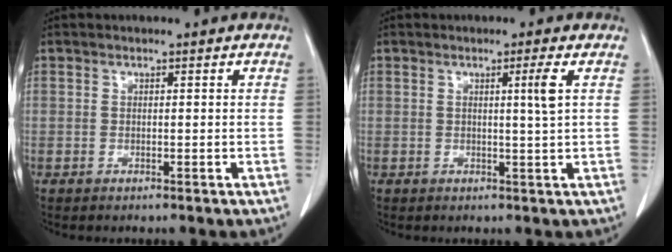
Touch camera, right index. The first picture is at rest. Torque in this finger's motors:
{"motor_torque": [0.03, 0.10, 0.01, 0.04]}